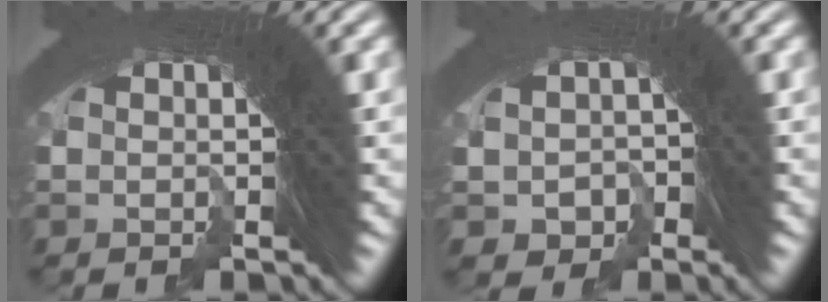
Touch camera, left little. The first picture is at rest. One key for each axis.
{"total": 4.2, "fx": -2.7, "fy": 3.2, "fz": -0.5, "tx": -0.009, "ty": -0.025, "tz": -0.037}